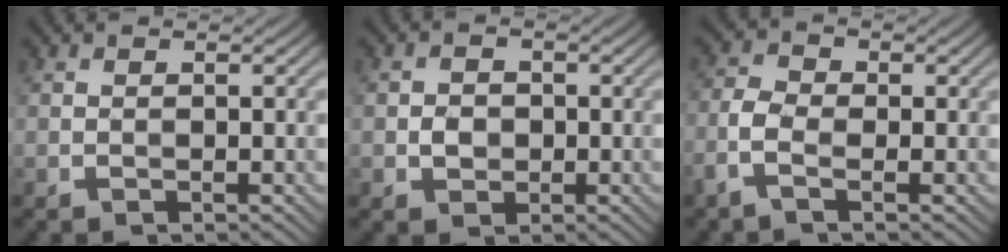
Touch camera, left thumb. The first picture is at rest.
{"total": 2.2, "force": [-0.5, 1.9, 1.1], "torque": [-0.024, -0.002, -0.014]}
{"total": 3.7, "force": [-1.6, 1.9, 2.7], "torque": [-0.074, 0.008, -0.043]}